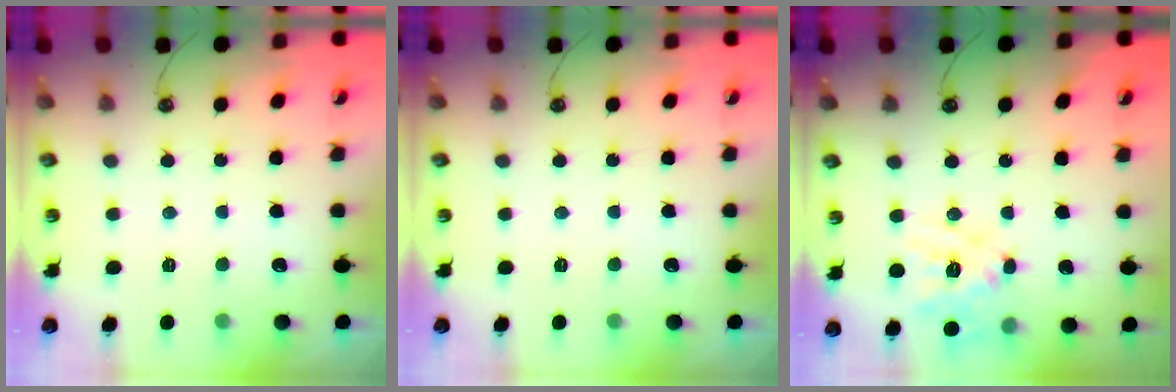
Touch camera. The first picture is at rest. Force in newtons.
{"total": 0.0}
{"total": 15.4, "press": 15.2, "slide": 2.1}